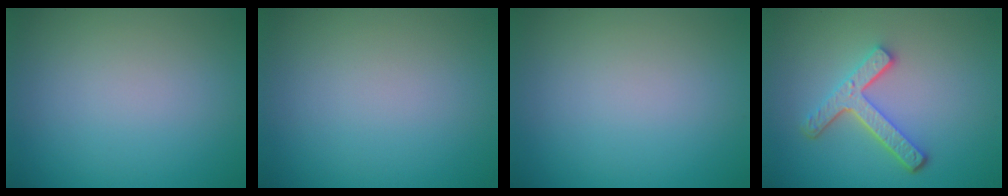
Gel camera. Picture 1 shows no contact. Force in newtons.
{"total": 0.0}
{"total": 0.0}
{"total": 4.2, "press": 3.3, "slide": 2.6}